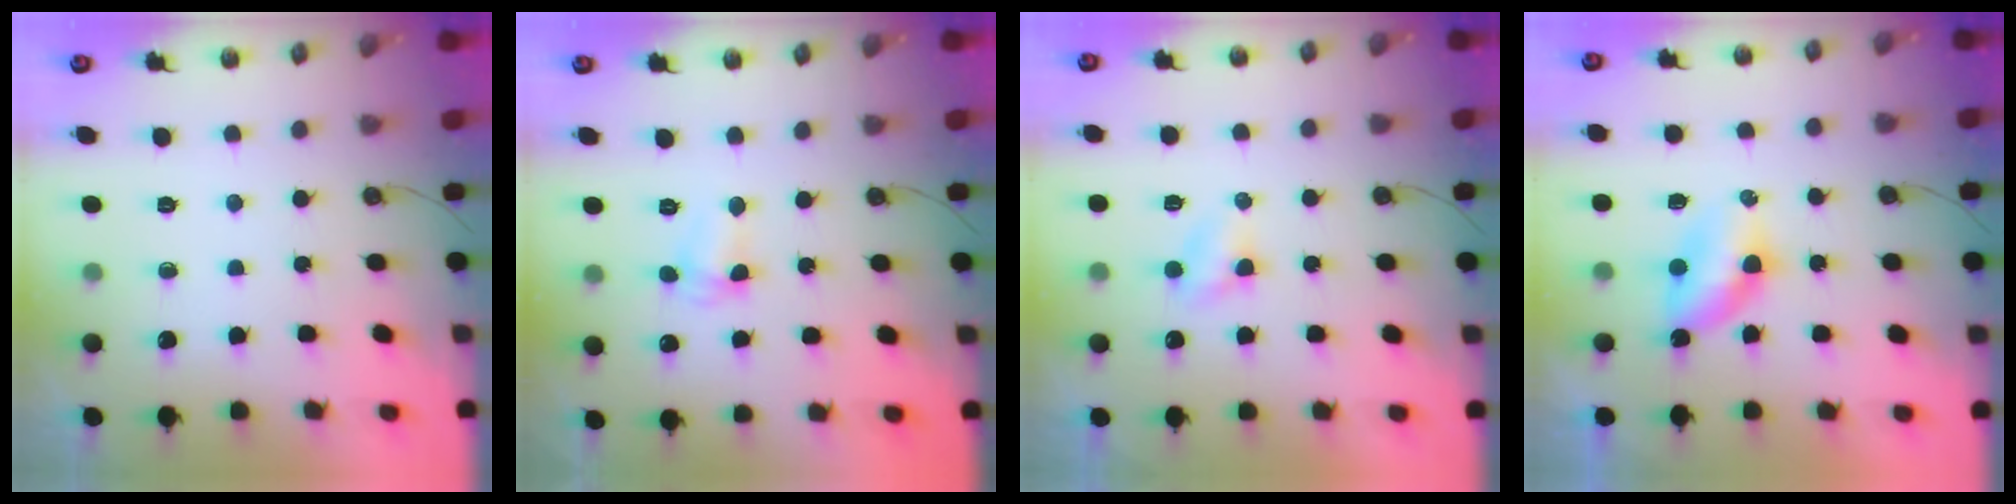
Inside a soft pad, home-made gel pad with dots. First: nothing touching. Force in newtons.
{"total": 2.6, "press": 2.6, "slide": 0.6}
{"total": 2.9, "press": 2.9, "slide": 0.3}
{"total": 5.8, "press": 5.2, "slide": 2.5}